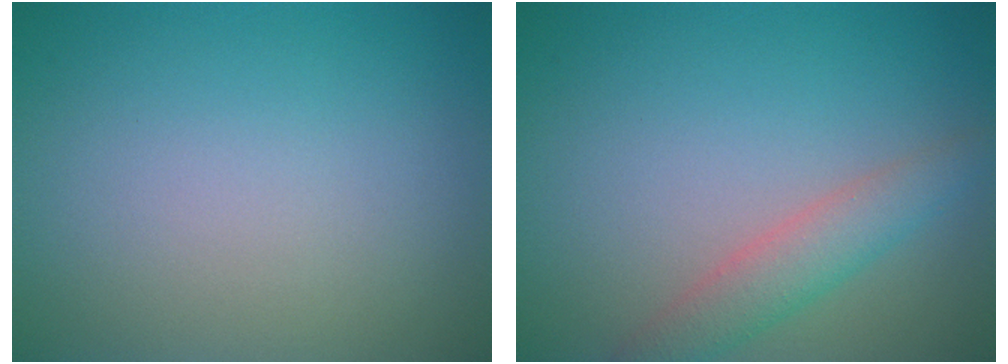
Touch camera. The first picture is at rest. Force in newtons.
{"total": 2.9, "press": 2.9, "slide": 0.2}